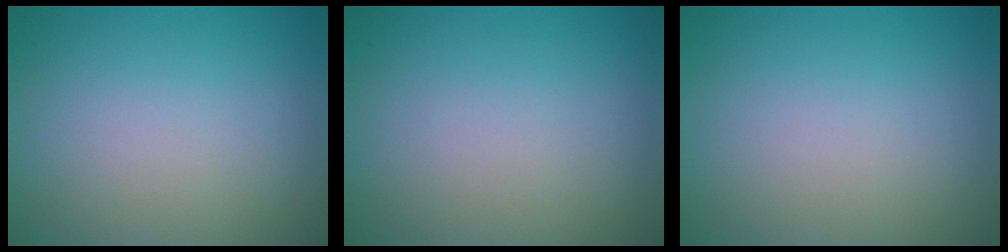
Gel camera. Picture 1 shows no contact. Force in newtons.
{"total": 0.0}
{"total": 0.0}